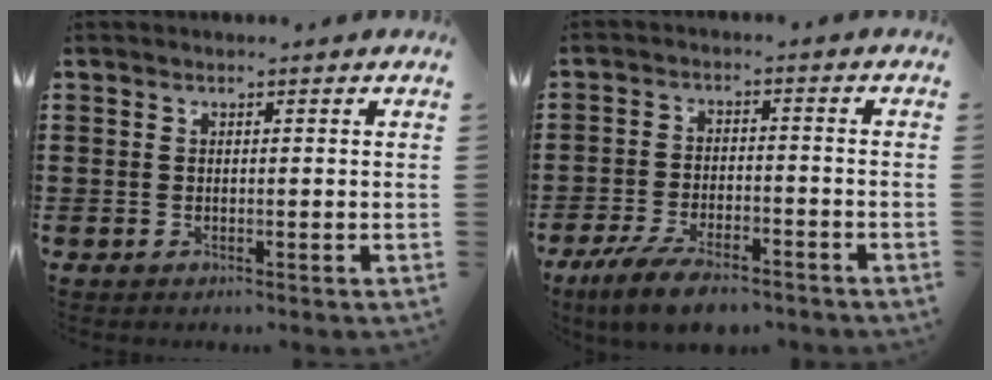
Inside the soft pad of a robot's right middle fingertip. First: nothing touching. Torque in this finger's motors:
{"motor_torque": [1.93, -0.21, 0.73, 0.19]}